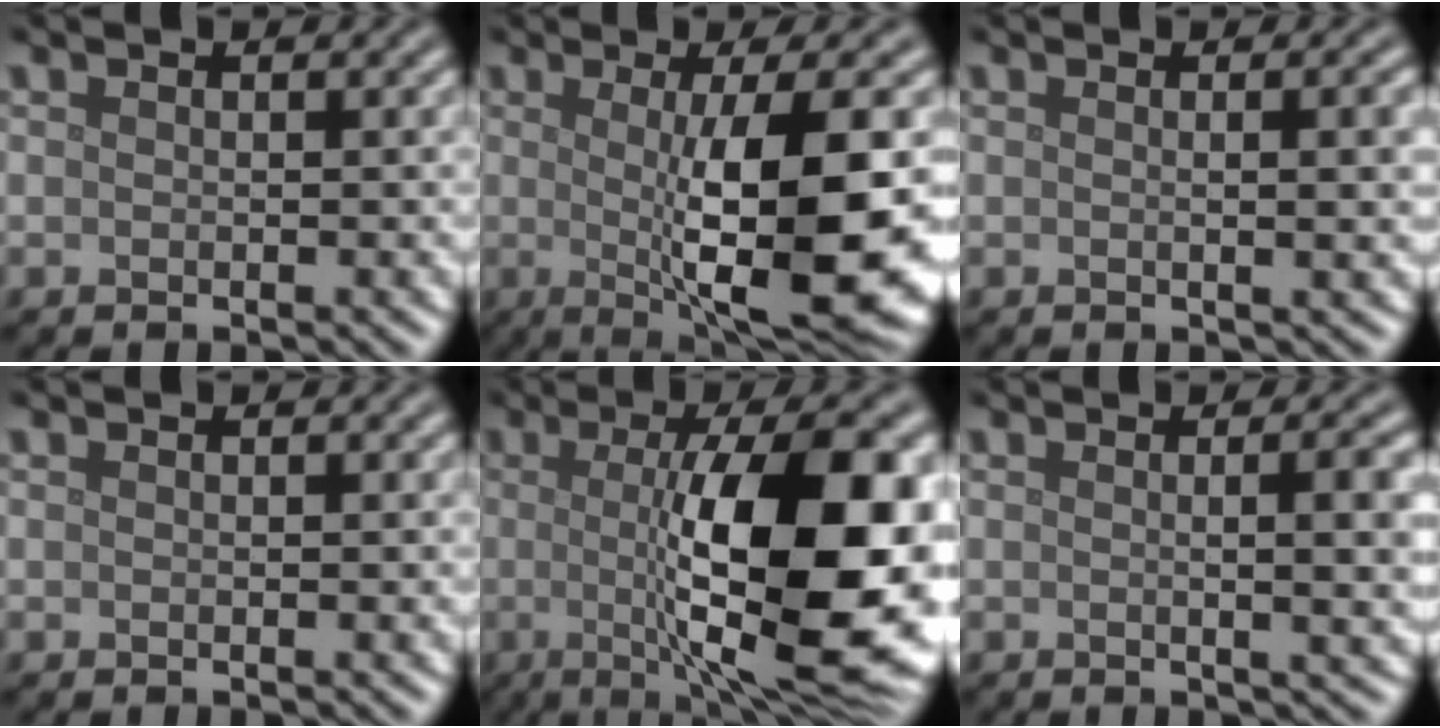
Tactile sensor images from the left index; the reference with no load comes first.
{"total": 12.1, "force": [-0.7, 2.6, 11.8], "torque": [-0.160, -0.010, -0.008]}
{"total": 3.1, "force": [0.3, 0.9, 3.0], "torque": [-0.032, 0.004, 0.001]}
{"total": 0.0}
{"total": 13.0, "force": [-0.3, 3.6, 12.5], "torque": [-0.163, -0.007, -0.008]}
{"total": 4.6, "force": [0.3, 1.4, 4.4], "torque": [-0.045, 0.008, 0.001]}